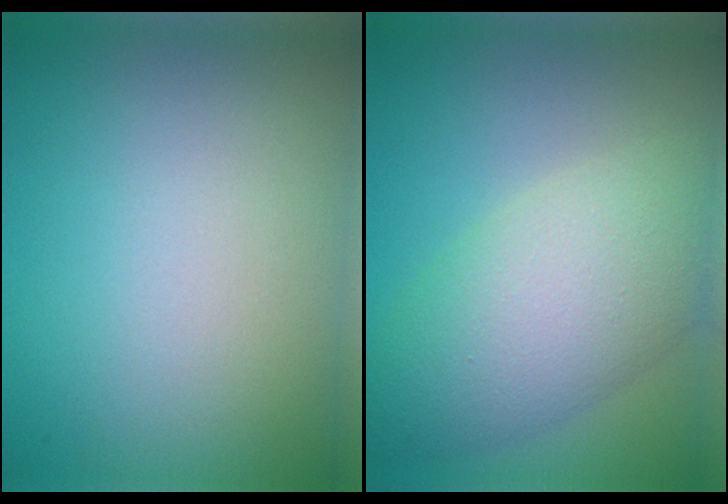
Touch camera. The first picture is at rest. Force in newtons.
{"total": 7.7, "press": 7.7, "slide": 0.5}